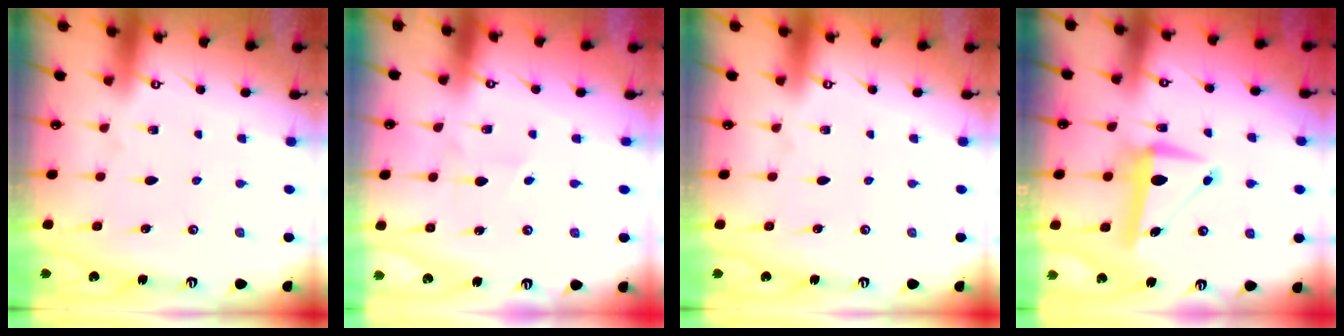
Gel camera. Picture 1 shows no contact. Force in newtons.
{"total": 1.5, "press": 1.5, "slide": 0.2}
{"total": 0.0}
{"total": 7.9, "press": 7.9, "slide": 0.8}